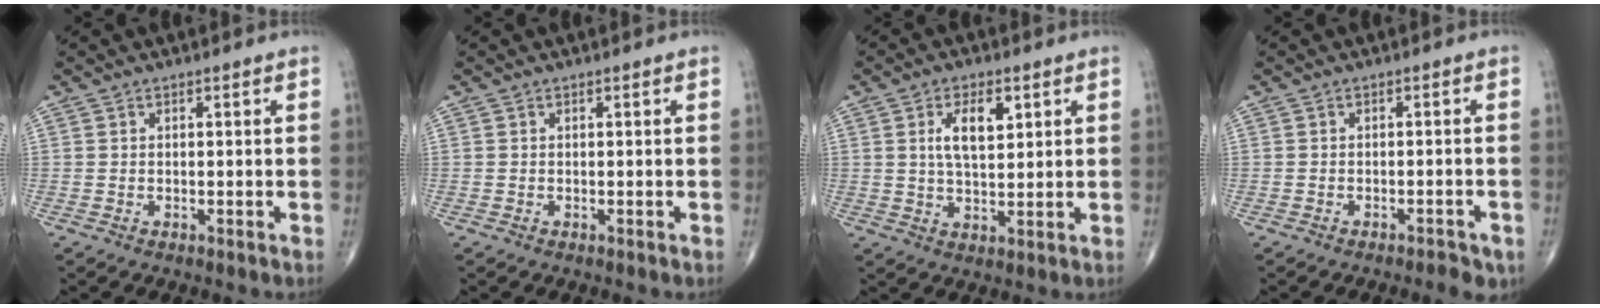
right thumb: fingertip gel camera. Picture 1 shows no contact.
{"total": 0.0}
{"total": 7.2, "force": [2.5, 3.4, 5.9], "torque": [-0.096, -0.010, 0.046]}
{"total": 4.1, "force": [-3.2, 1.4, 2.2], "torque": [-0.029, 0.016, -0.036]}